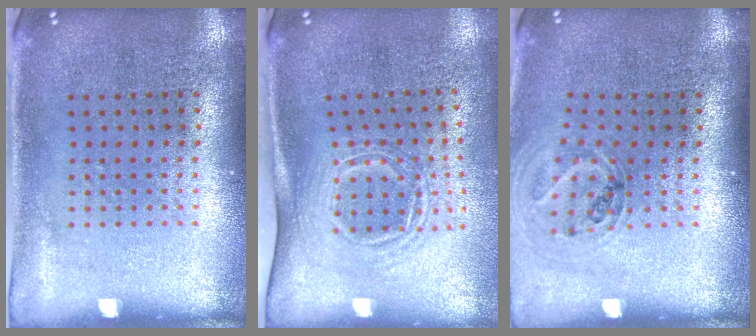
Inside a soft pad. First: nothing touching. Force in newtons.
{"total": 1.7, "press": 1.1, "slide": 1.2}
{"total": 1.1, "press": 1.1, "slide": 0.2}